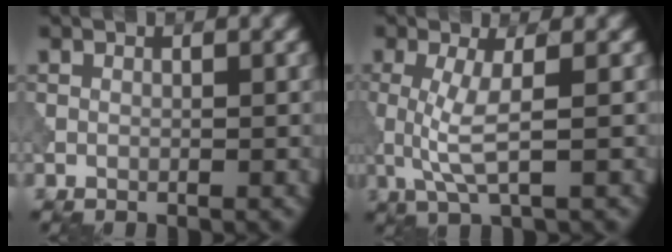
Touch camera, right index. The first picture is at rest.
{"total": 3.5, "force": [0.0, 0.6, 3.4], "torque": [-0.083, -0.005, 0.000]}